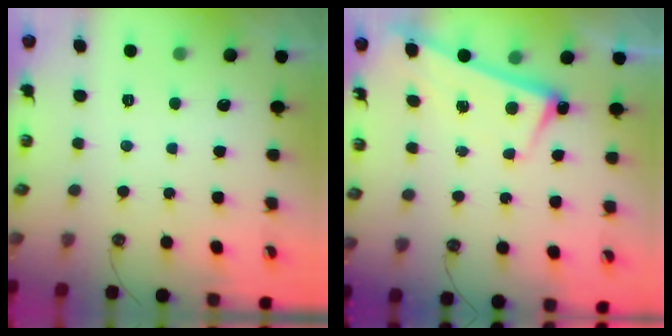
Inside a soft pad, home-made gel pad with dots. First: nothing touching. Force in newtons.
{"total": 2.7, "press": 2.7, "slide": 0.6}